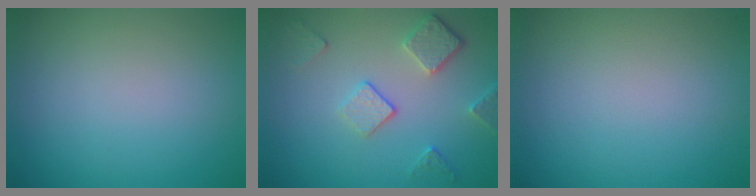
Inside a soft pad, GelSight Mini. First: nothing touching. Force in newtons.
{"total": 3.7, "press": 3.0, "slide": 2.2}
{"total": 0.0}